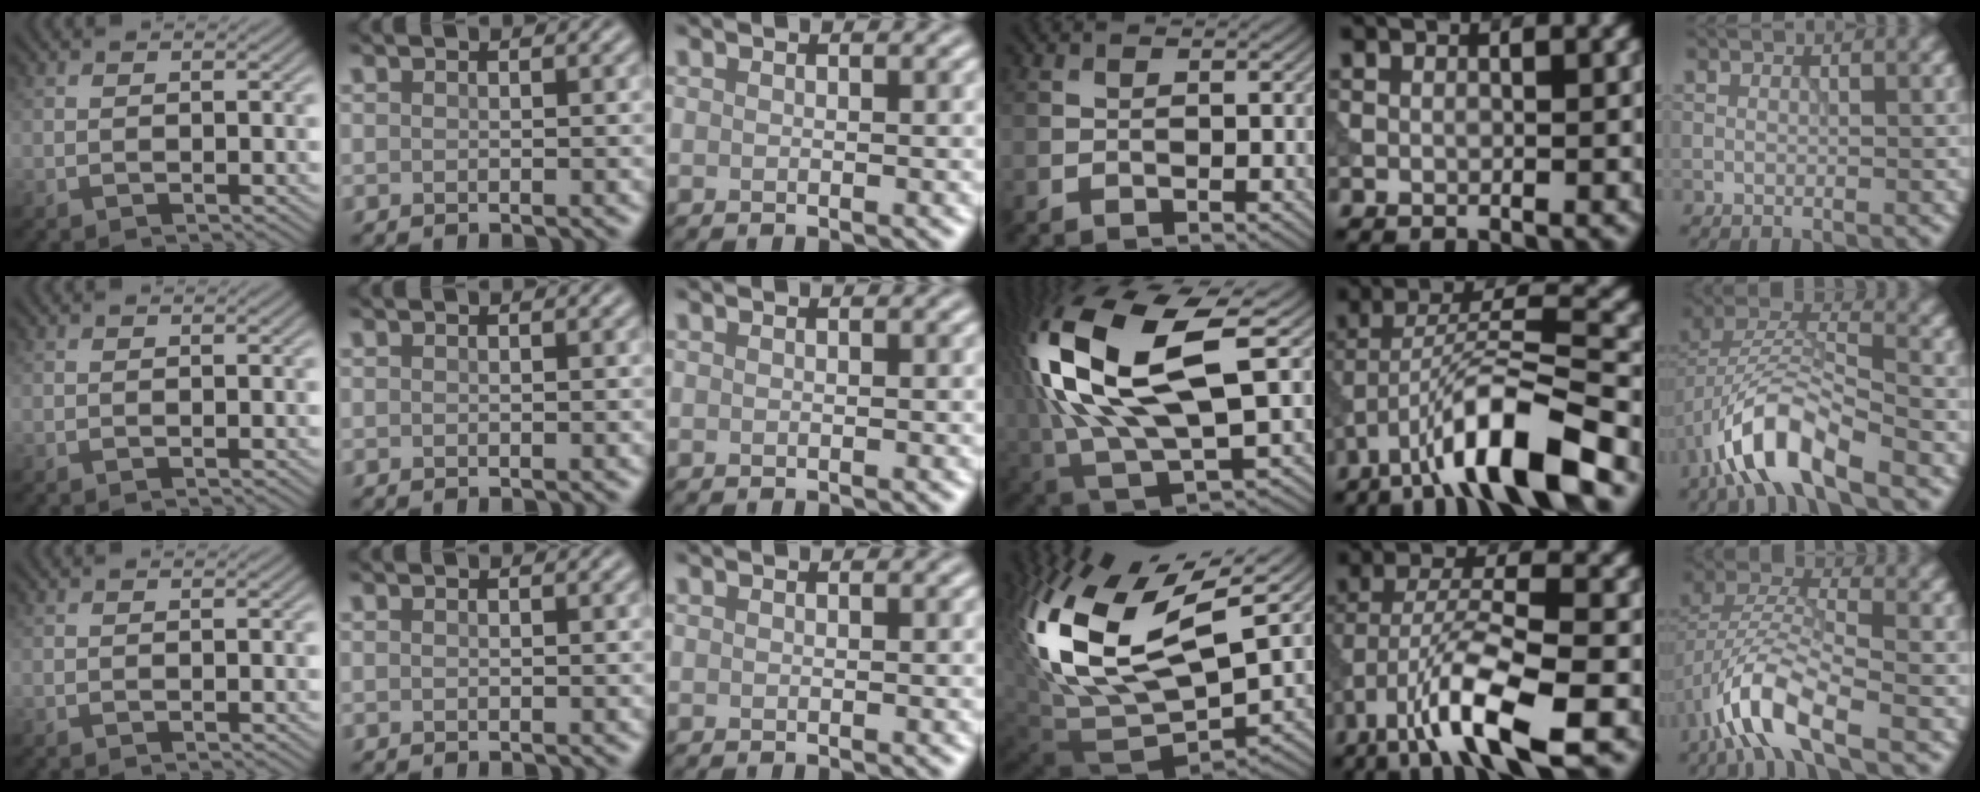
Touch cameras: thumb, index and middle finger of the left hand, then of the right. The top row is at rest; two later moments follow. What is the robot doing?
{"motion": "dispense", "object": "syringe"}